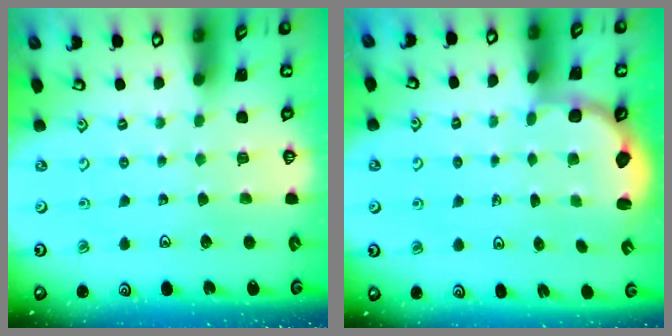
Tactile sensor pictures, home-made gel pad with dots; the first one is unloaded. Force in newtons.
{"total": 2.9, "press": 2.6, "slide": 1.2}